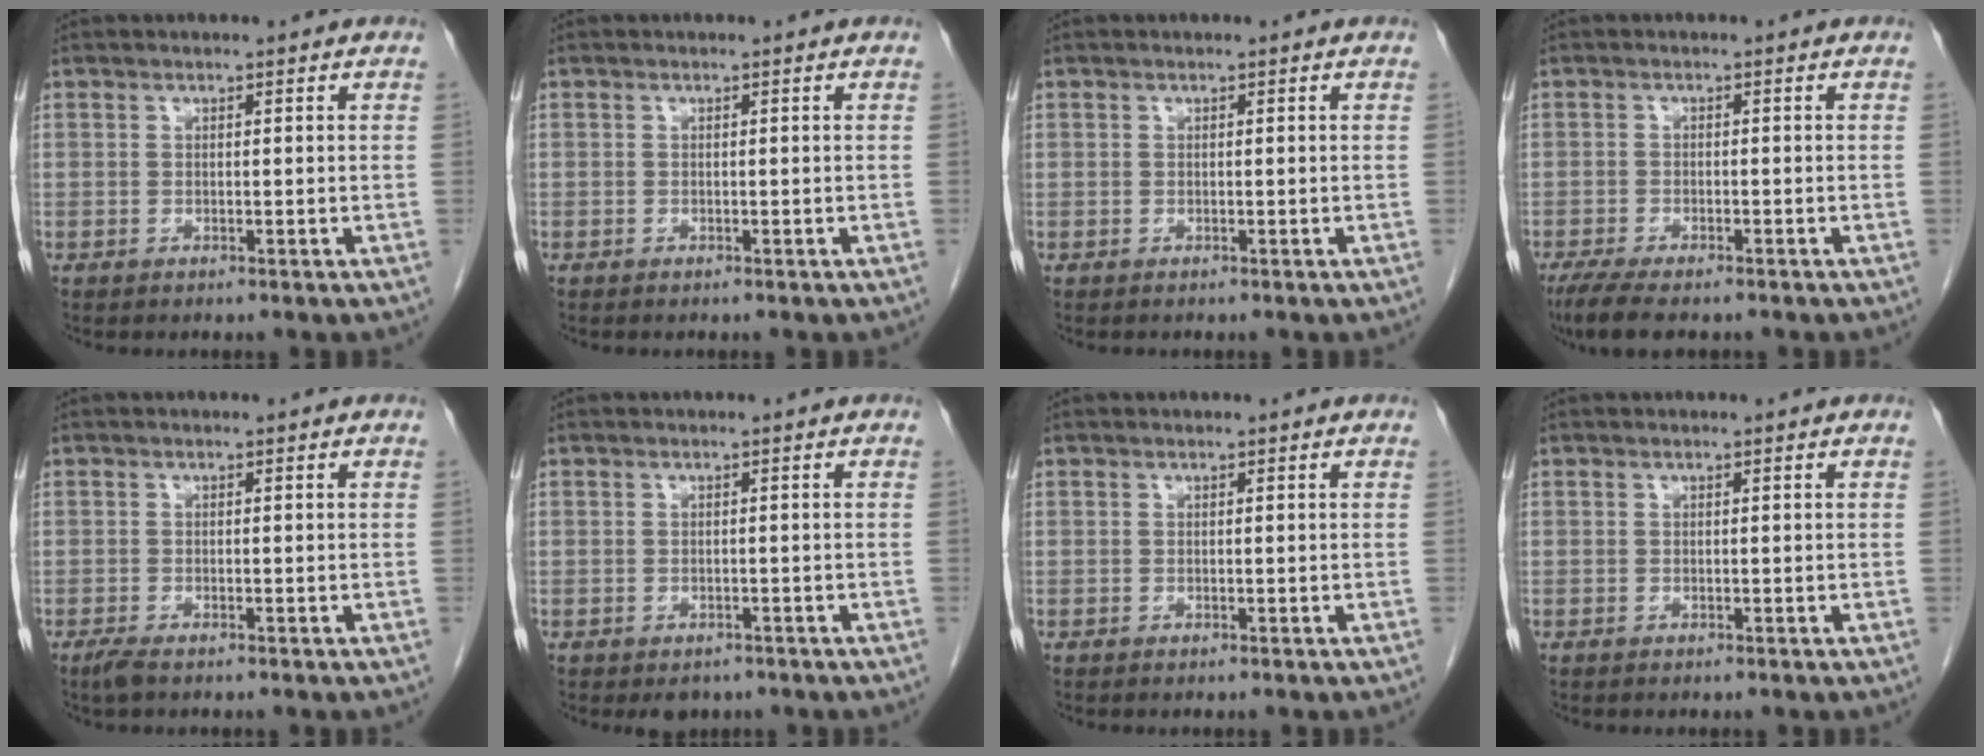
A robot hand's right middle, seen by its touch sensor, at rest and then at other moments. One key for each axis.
{"total": 0.0}
{"total": 0.0}
{"total": 6.8, "fx": -5.3, "fy": 1.8, "fz": 4.0, "tx": -0.068, "ty": -0.015, "tz": -0.083}
{"total": 1.7, "fx": -1.2, "fy": 0.3, "fz": 1.1, "tx": -0.031, "ty": -0.006, "tz": -0.023}
{"total": 2.4, "fx": -1.8, "fy": 1.4, "fz": 0.8, "tx": -0.009, "ty": 0.000, "tz": -0.017}
{"total": 0.0}
{"total": 0.0}